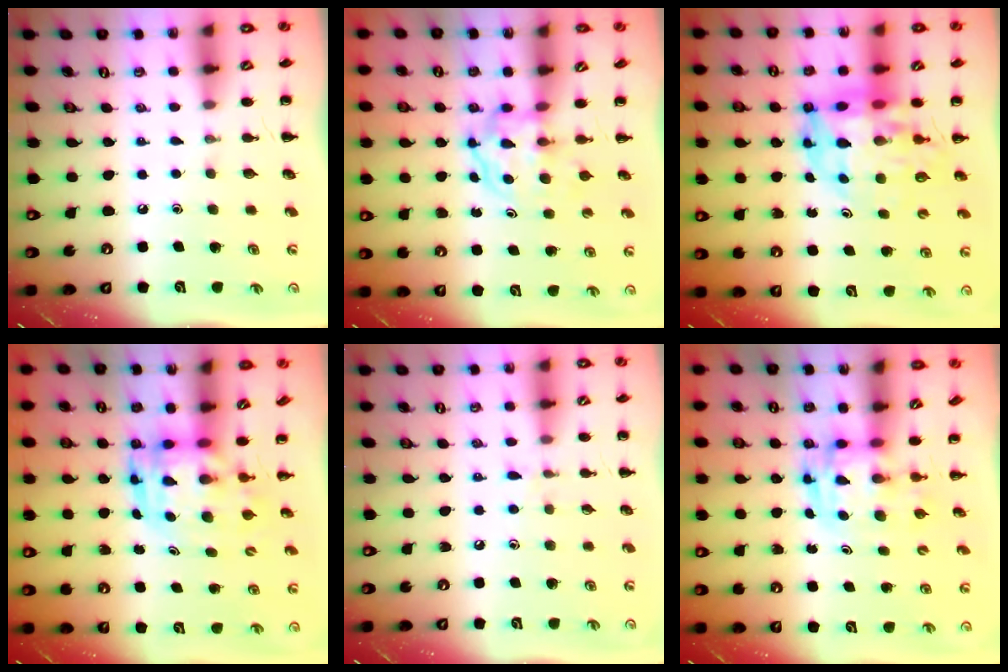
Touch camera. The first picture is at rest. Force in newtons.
{"total": 3.6, "press": 3.6, "slide": 0.4}
{"total": 13.4, "press": 12.8, "slide": 3.9}
{"total": 3.9, "press": 3.8, "slide": 0.8}
{"total": 4.8, "press": 4.4, "slide": 1.9}
{"total": 2.9, "press": 2.9, "slide": 0.5}